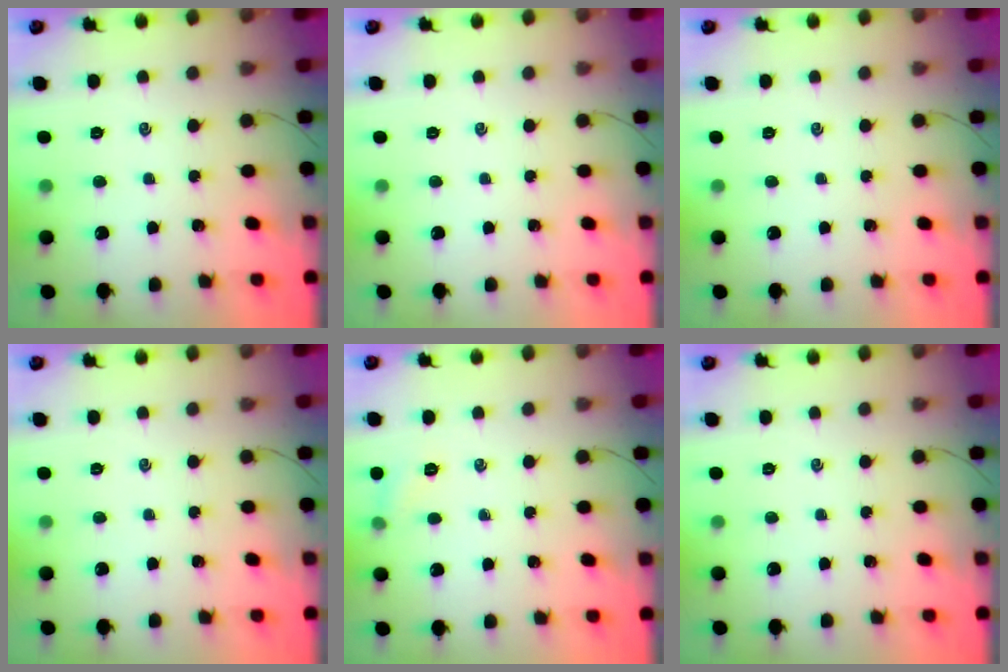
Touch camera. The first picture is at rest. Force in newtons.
{"total": 0.0}
{"total": 0.0}
{"total": 0.0}
{"total": 5.3, "press": 5.0, "slide": 1.7}
{"total": 0.0}